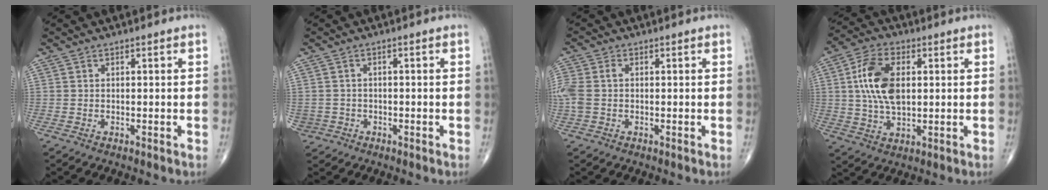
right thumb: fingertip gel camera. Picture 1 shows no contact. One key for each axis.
{"total": 2.9, "fx": -1.0, "fy": 2.7, "fz": 0.1, "tx": 0.008, "ty": 0.012, "tz": -0.016}
{"total": 5.0, "fx": -0.1, "fy": 3.4, "fz": 3.7, "tx": -0.116, "ty": 0.015, "tz": -0.003}
{"total": 11.8, "fx": 1.8, "fy": 6.6, "fz": 9.7, "tx": -0.184, "ty": 0.004, "tz": 0.034}